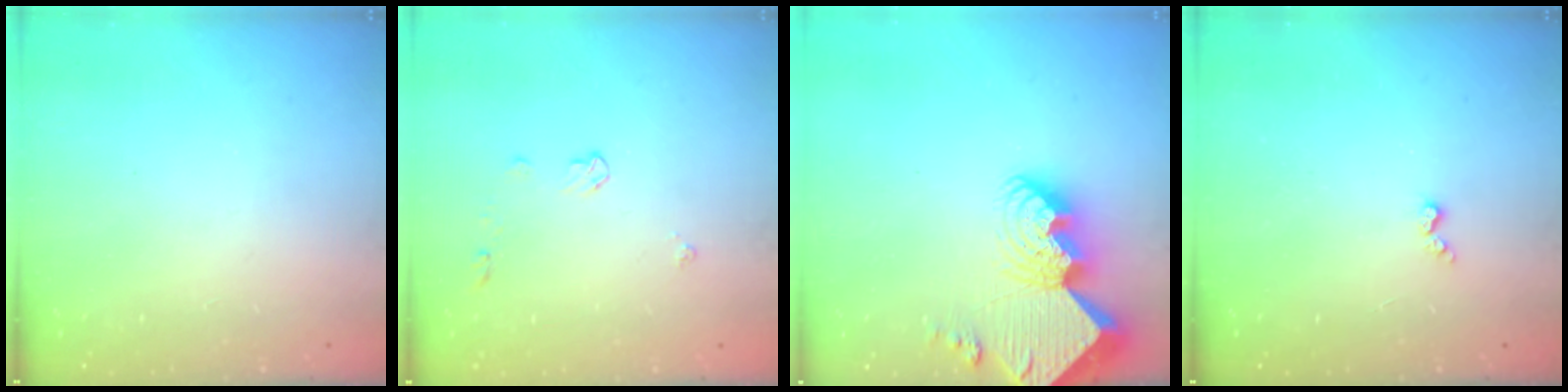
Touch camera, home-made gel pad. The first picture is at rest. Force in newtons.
{"total": 4.0, "press": 3.9, "slide": 0.7}
{"total": 14.8, "press": 14.7, "slide": 1.1}
{"total": 2.9, "press": 2.9, "slide": 0.5}